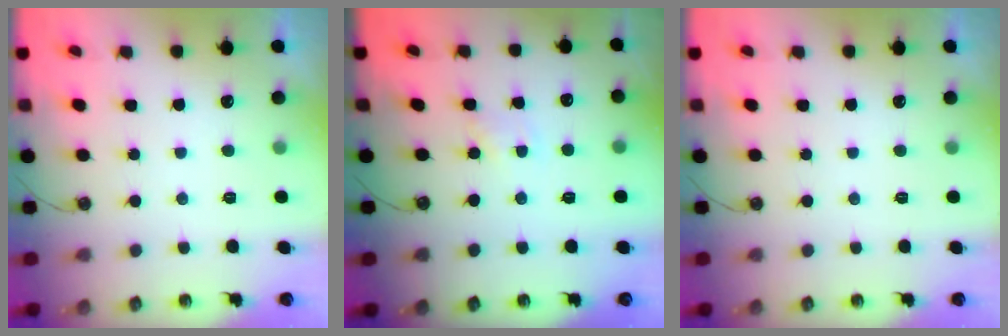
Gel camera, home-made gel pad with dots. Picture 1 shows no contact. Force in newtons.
{"total": 1.8, "press": 1.7, "slide": 0.3}
{"total": 0.0}